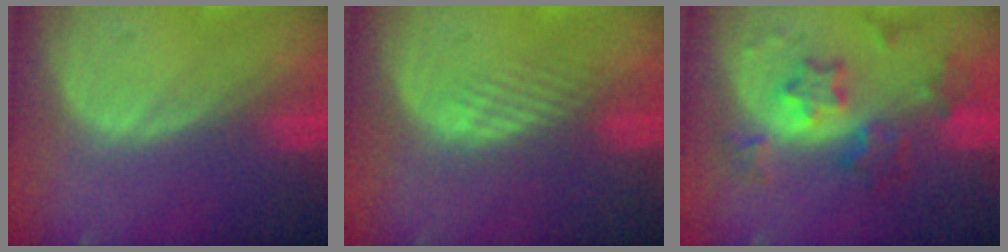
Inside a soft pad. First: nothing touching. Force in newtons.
{"total": 2.9, "press": 2.3, "slide": 1.8}
{"total": 7.1, "press": 7.1, "slide": 0.3}